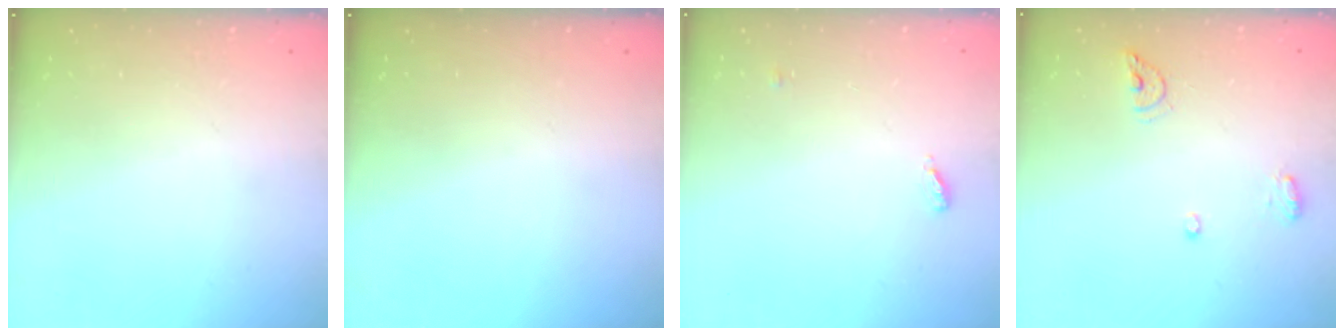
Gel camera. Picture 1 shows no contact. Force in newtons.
{"total": 0.0}
{"total": 4.6, "press": 4.5, "slide": 0.7}
{"total": 6.8, "press": 6.7, "slide": 1.2}